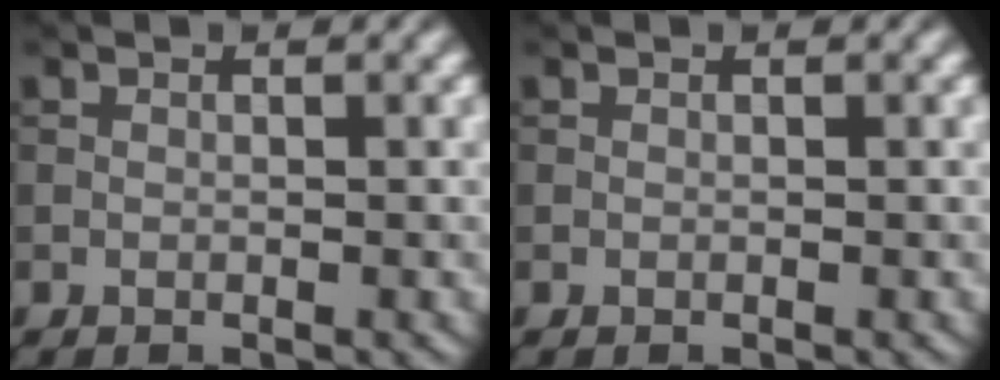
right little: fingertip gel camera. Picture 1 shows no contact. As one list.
[{"total": 0.0}]